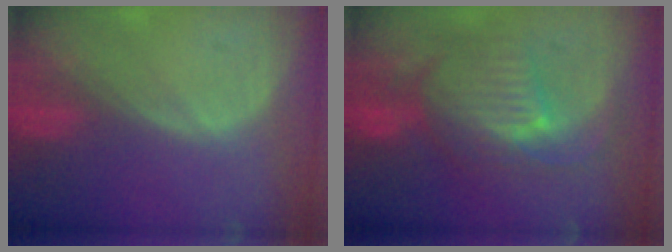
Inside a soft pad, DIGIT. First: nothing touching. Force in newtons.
{"total": 9.8, "press": 9.0, "slide": 3.9}